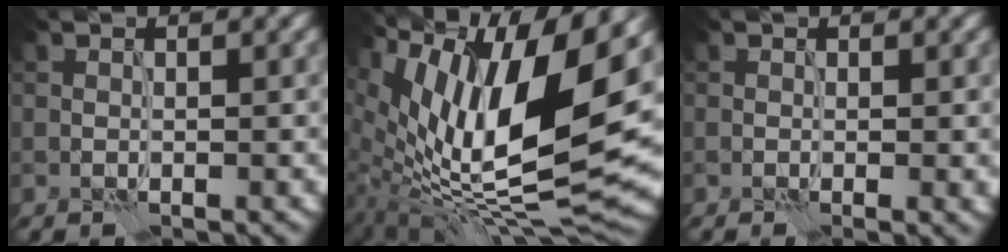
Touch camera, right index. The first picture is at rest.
{"total": 15.9, "force": [5.0, 6.0, 13.9], "torque": [-0.255, 0.006, 0.085]}
{"total": 0.6, "force": [0.0, -0.1, 0.6], "torque": [-0.008, 0.000, 0.000]}